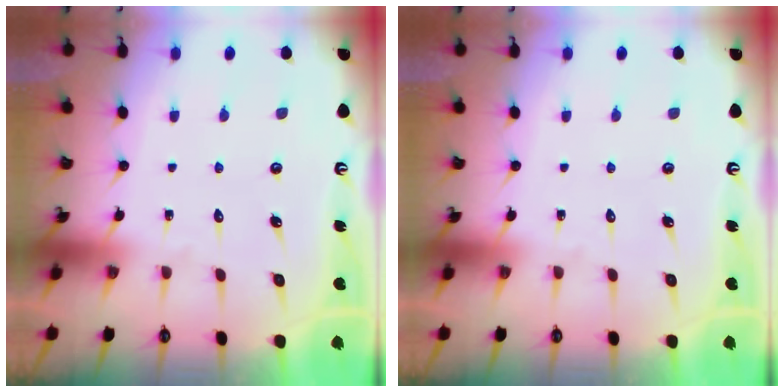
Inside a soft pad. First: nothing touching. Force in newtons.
{"total": 0.0}